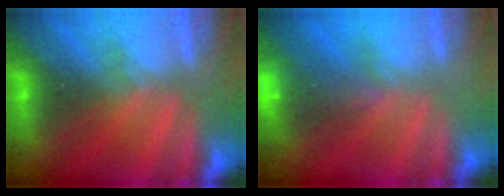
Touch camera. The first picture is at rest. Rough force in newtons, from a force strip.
{"total": 9.4}